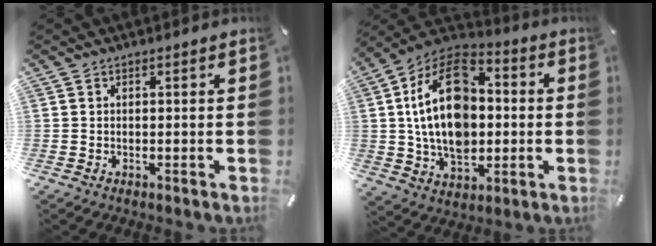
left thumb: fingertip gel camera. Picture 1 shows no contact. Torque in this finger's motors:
{"motor_torque": [1.04, 1.26, 2.77, 0.00, 0.33]}